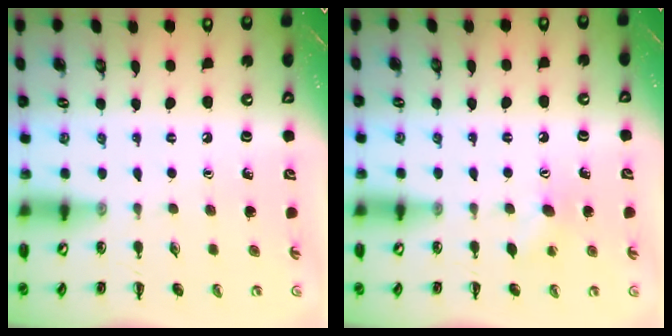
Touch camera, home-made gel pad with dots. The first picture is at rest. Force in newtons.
{"total": 5.0, "press": 4.8, "slide": 1.4}